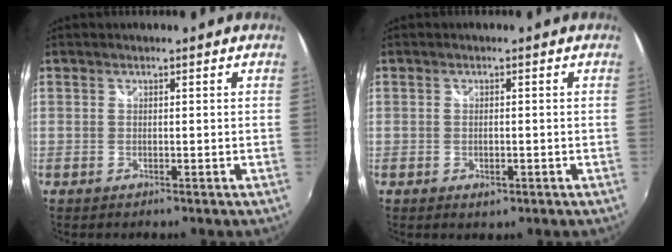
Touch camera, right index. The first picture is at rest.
{"total": 2.2, "force": [-0.9, 1.3, 1.5], "torque": [-0.028, -0.004, -0.012]}